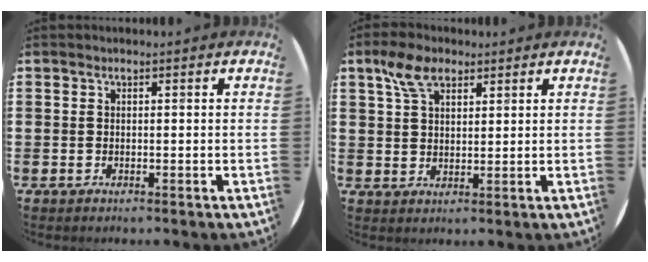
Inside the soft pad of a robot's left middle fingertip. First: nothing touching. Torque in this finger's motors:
{"motor_torque": [0.94, -0.75, 0.05, 0.02]}